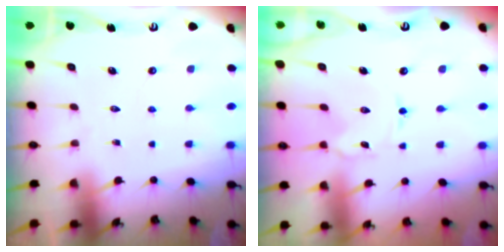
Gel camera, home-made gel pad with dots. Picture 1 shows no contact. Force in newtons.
{"total": 1.7, "press": 1.7, "slide": 0.1}